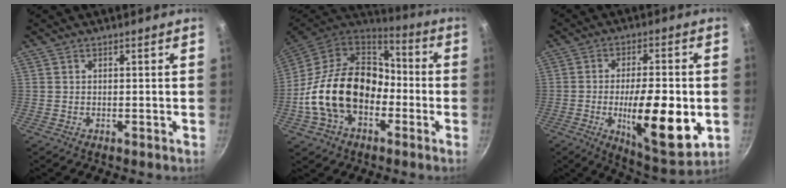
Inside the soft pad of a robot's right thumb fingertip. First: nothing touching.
{"total": 22.1, "force": [-4.5, 15.5, 15.1], "torque": [-0.243, 0.055, -0.086]}
{"total": 18.2, "force": [-3.5, 6.2, 16.7], "torque": [-0.246, -0.003, -0.050]}